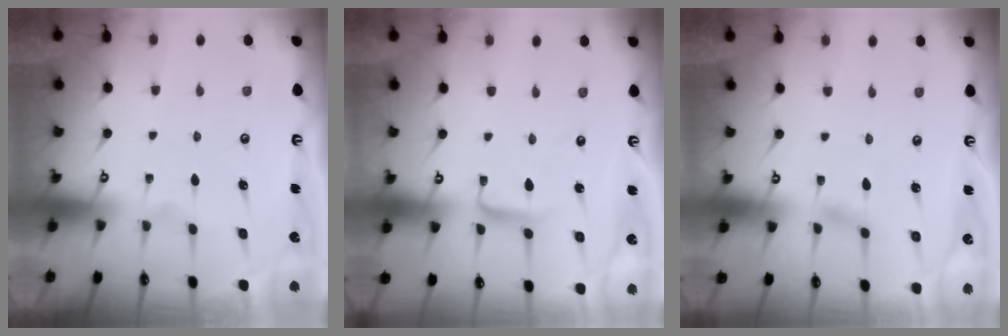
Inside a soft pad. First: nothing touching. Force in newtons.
{"total": 5.5, "press": 5.5, "slide": 0.4}
{"total": 1.9, "press": 1.8, "slide": 0.2}